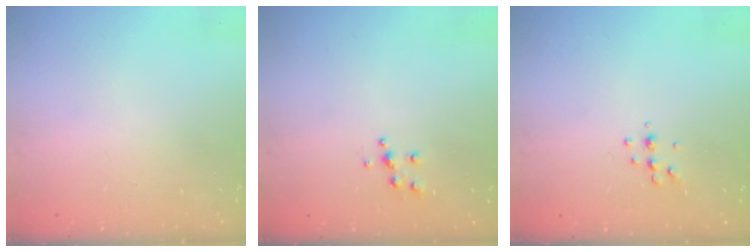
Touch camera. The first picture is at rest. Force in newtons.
{"total": 5.5, "press": 5.5, "slide": 0.5}
{"total": 4.5, "press": 4.3, "slide": 1.2}